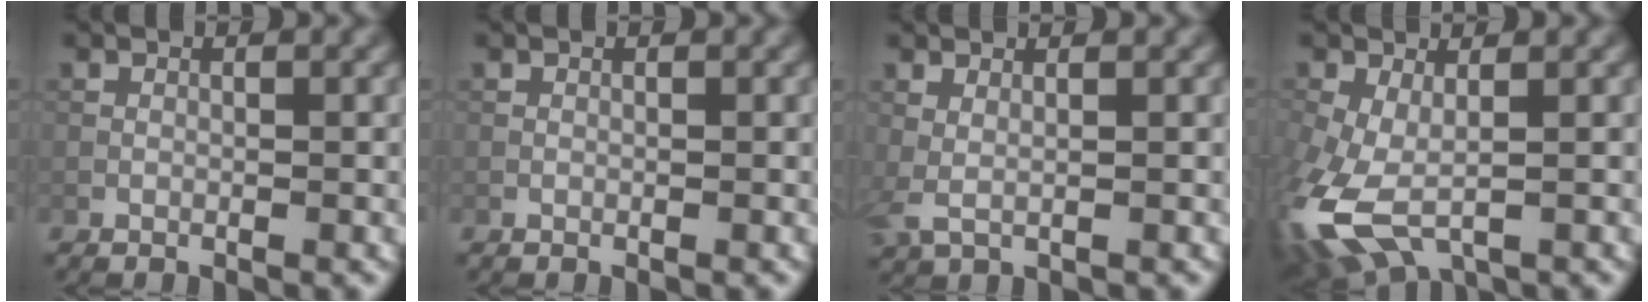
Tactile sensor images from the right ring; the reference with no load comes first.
{"total": 0.0}
{"total": 1.6, "force": [0.8, 0.5, 1.3], "torque": [-0.031, 0.000, 0.015]}
{"total": 8.5, "force": [-3.1, 4.2, 6.7], "torque": [-0.178, -0.031, -0.050]}